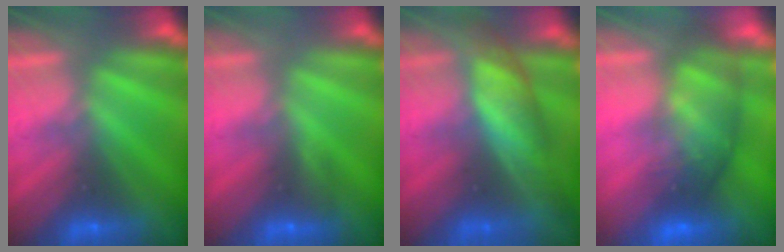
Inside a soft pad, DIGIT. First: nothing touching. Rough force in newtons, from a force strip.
{"total": 2.9}
{"total": 8.3}
{"total": 7.2}